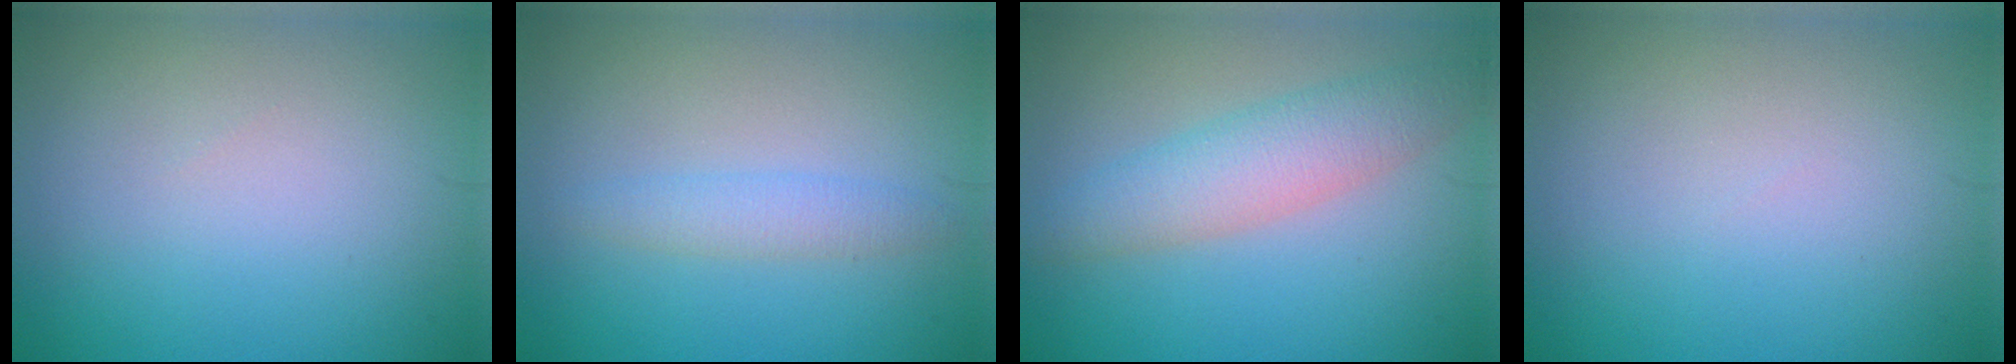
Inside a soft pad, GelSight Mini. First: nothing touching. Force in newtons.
{"total": 1.9, "press": 1.9, "slide": 0.0}
{"total": 4.3, "press": 4.3, "slide": 0.2}
{"total": 0.0}